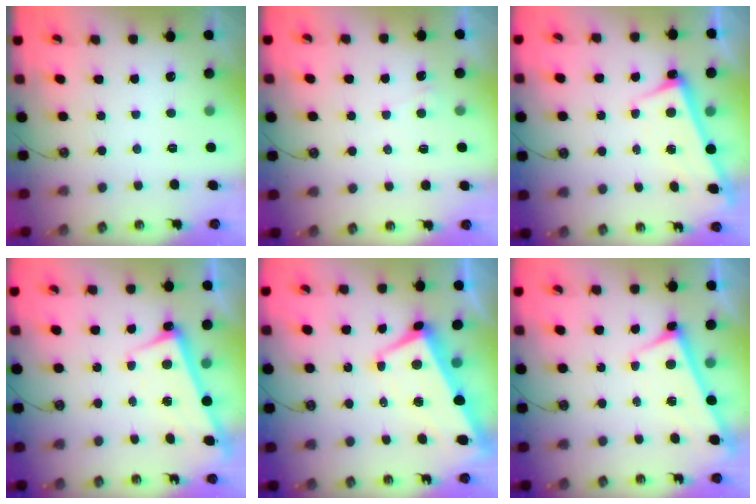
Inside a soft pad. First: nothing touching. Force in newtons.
{"total": 3.5, "press": 3.5, "slide": 0.2}
{"total": 2.5, "press": 2.5, "slide": 0.3}
{"total": 2.7, "press": 2.6, "slide": 0.5}
{"total": 1.8, "press": 1.2, "slide": 1.3}
{"total": 2.8, "press": 2.8, "slide": 0.4}